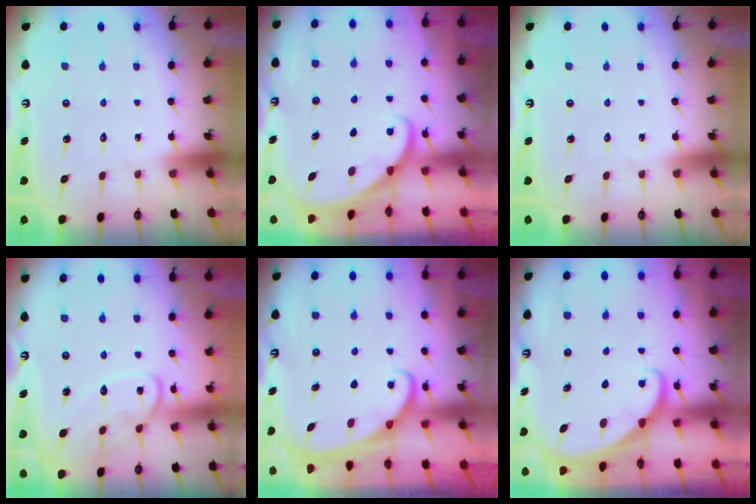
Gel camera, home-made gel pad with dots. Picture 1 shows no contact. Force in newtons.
{"total": 1.7, "press": 1.6, "slide": 0.1}
{"total": 0.0}
{"total": 12.2, "press": 12.2, "slide": 1.0}
{"total": 2.3, "press": 2.2, "slide": 0.4}
{"total": 1.7, "press": 1.6, "slide": 0.1}